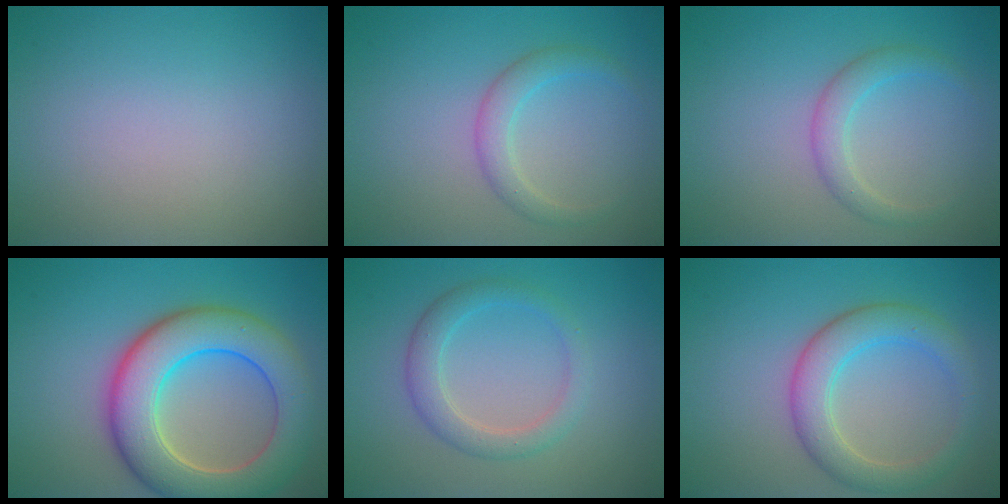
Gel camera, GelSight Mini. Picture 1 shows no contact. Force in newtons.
{"total": 2.2, "press": 2.2, "slide": 0.1}
{"total": 2.2, "press": 2.2, "slide": 0.1}
{"total": 9.5, "press": 9.5, "slide": 0.7}
{"total": 2.9, "press": 2.9, "slide": 0.1}
{"total": 4.5, "press": 4.5, "slide": 0.2}